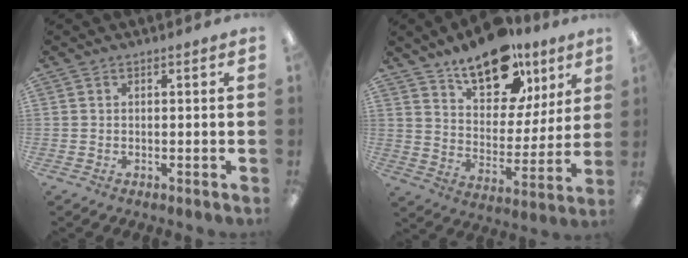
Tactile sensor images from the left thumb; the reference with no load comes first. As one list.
[{"total": 17.4, "force": [12.4, 8.7, 8.6], "torque": [-0.129, -0.074, 0.218]}]